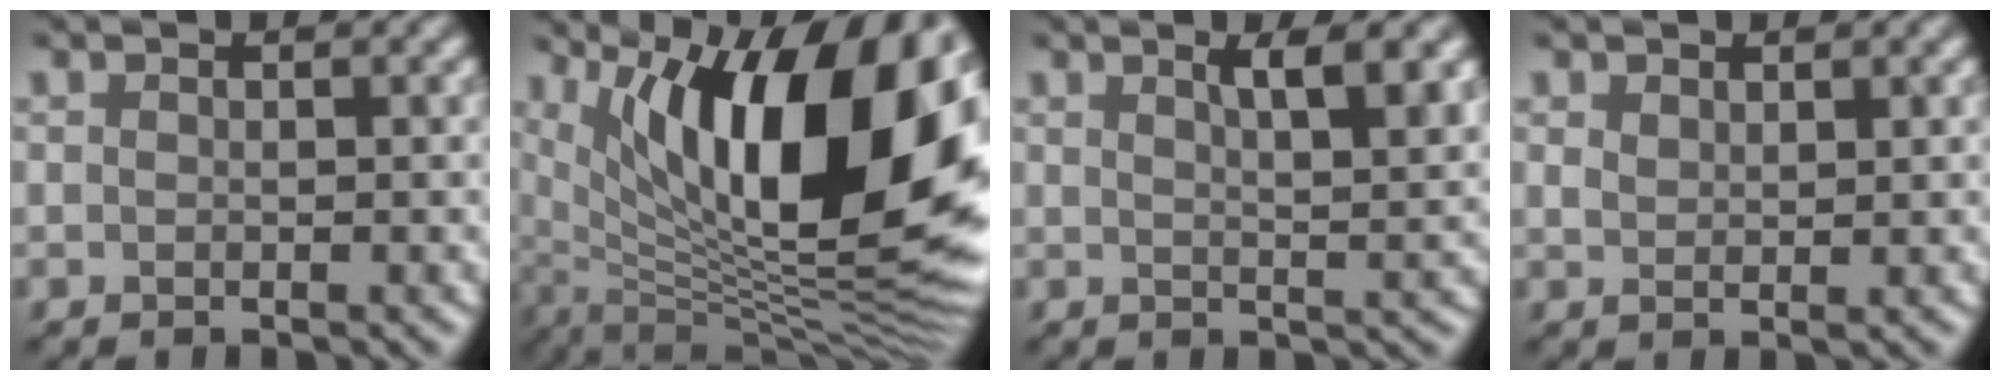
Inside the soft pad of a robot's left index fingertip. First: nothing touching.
{"total": 17.9, "force": [5.9, 7.4, 15.2], "torque": [-0.213, 0.011, 0.100]}
{"total": 4.5, "force": [2.2, 1.3, 3.8], "torque": [-0.048, -0.002, 0.031]}
{"total": 1.2, "force": [0.9, 0.5, 0.6], "torque": [-0.014, -0.003, 0.019]}